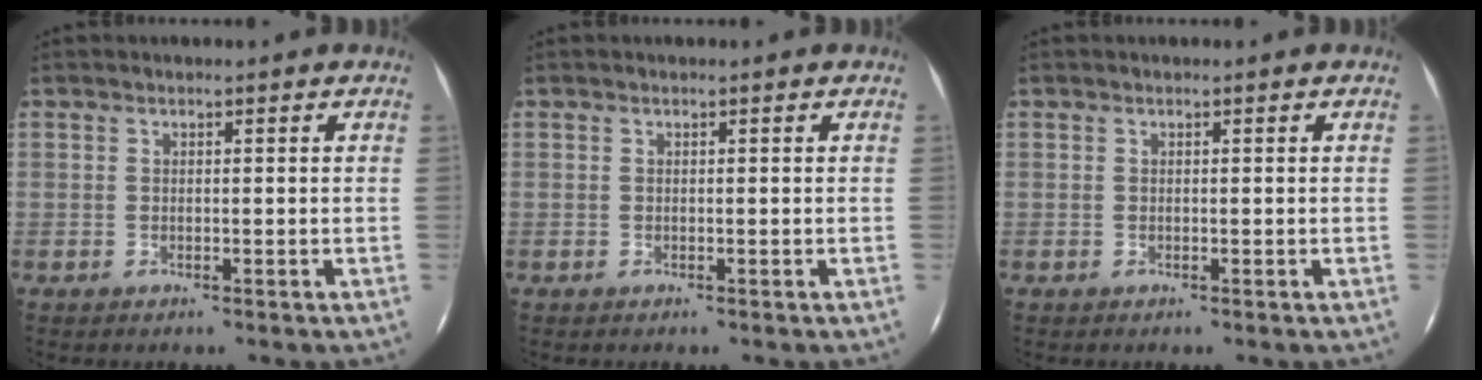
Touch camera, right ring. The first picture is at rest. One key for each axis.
{"total": 0.0}
{"total": 0.0}